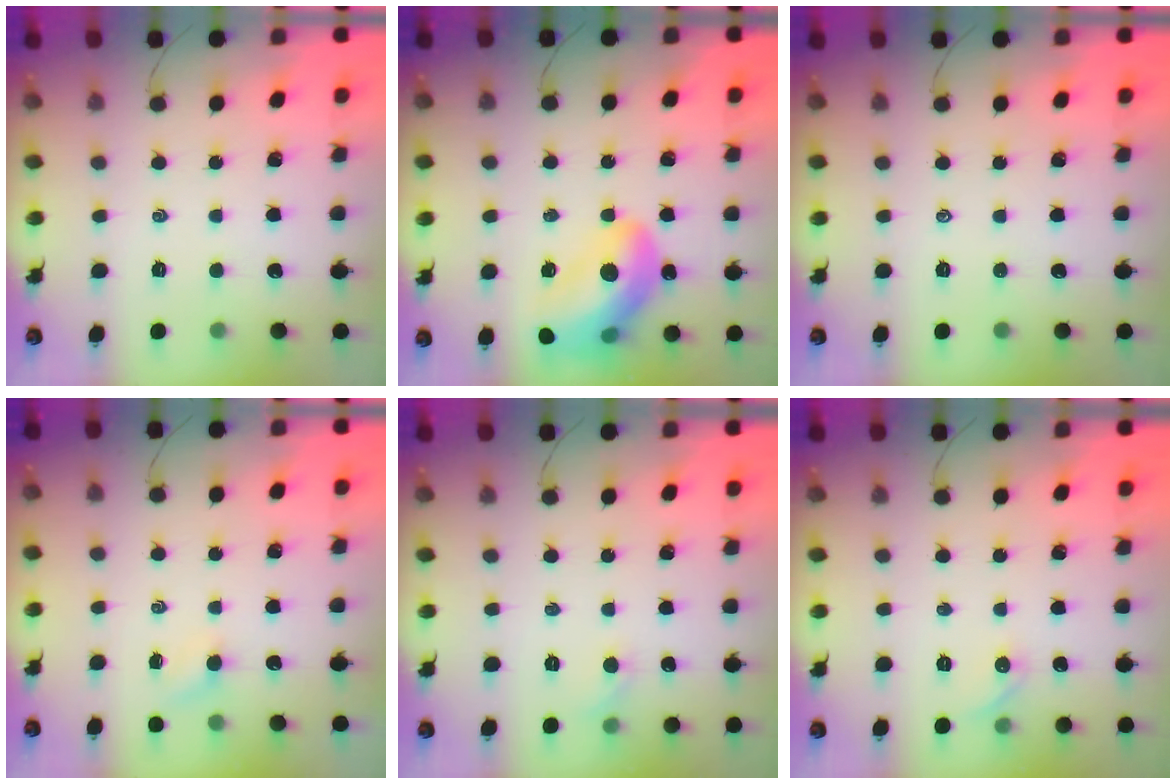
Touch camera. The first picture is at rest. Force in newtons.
{"total": 18.7, "press": 18.3, "slide": 4.0}
{"total": 0.0}
{"total": 2.7, "press": 2.6, "slide": 0.8}
{"total": 3.6, "press": 3.4, "slide": 1.3}
{"total": 4.5, "press": 4.2, "slide": 1.6}